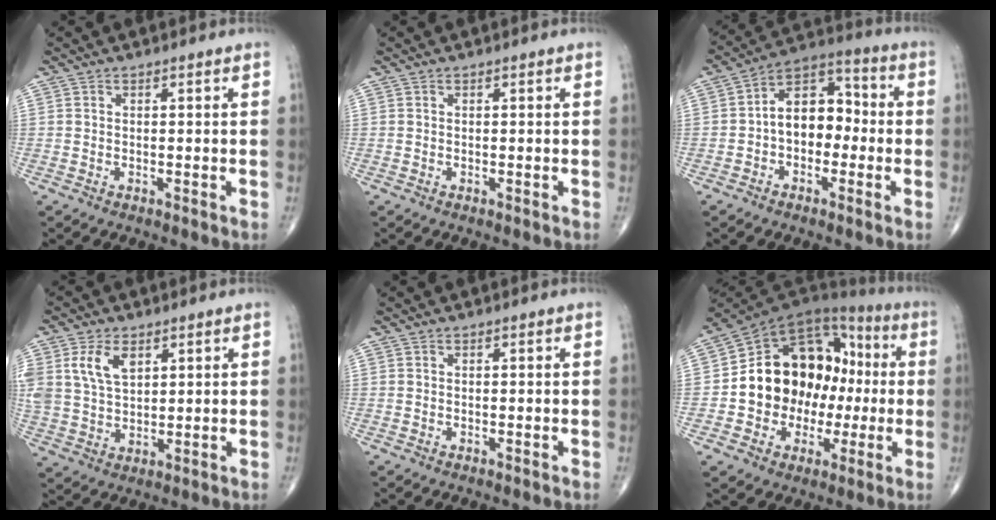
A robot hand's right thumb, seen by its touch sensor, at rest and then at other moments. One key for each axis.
{"total": 0.0}
{"total": 10.7, "fx": -1.3, "fy": 7.4, "fz": 7.6, "tx": -0.089, "ty": 0.043, "tz": -0.040}
{"total": 8.1, "fx": 3.4, "fy": 4.9, "fz": 5.5, "tx": -0.103, "ty": -0.007, "tz": 0.071}
{"total": 0.0}
{"total": 19.8, "fx": -1.1, "fy": 15.3, "fz": 12.6, "tx": -0.152, "ty": 0.051, "tz": -0.012}